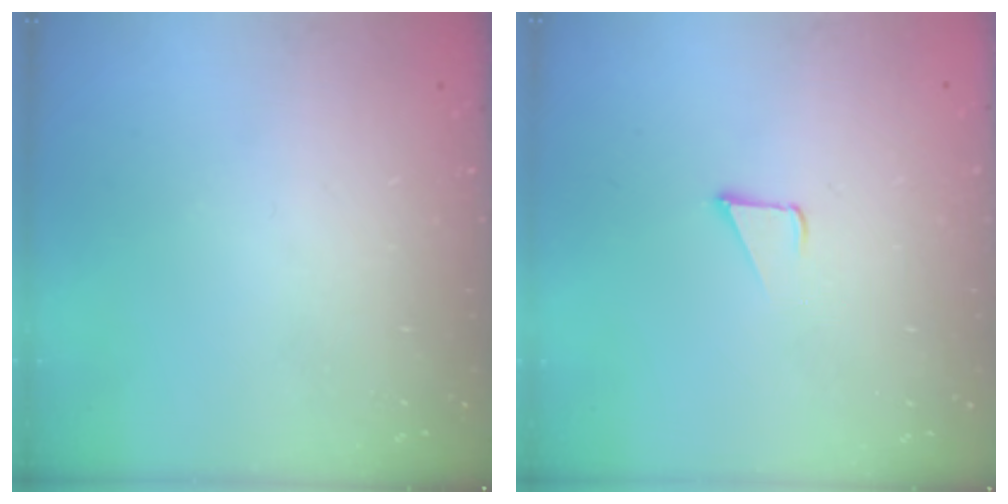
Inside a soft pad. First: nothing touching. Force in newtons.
{"total": 1.7, "press": 1.7, "slide": 0.1}